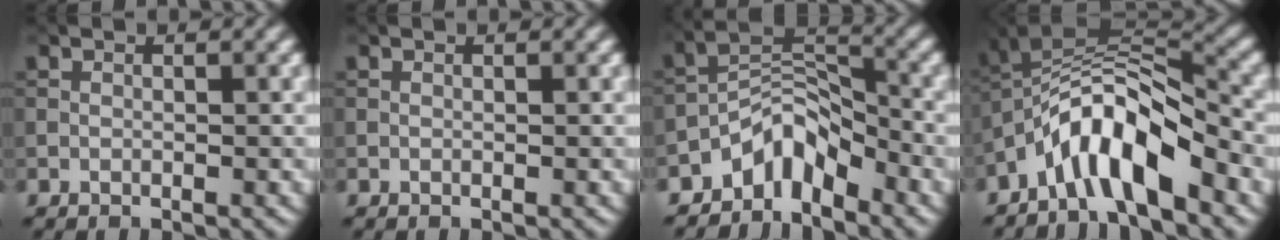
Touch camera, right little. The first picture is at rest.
{"total": 0.0}
{"total": 4.3, "force": [-3.3, 1.9, 2.0], "torque": [-0.020, 0.014, -0.068]}
{"total": 7.5, "force": [-4.3, 2.5, 5.7], "torque": [-0.089, 0.011, -0.085]}